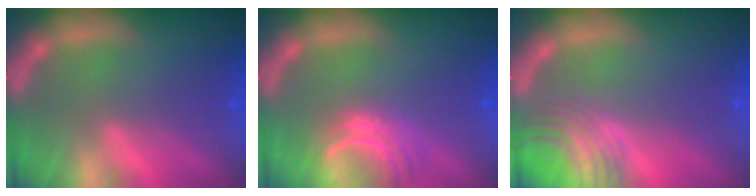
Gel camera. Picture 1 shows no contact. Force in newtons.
{"total": 4.0}
{"total": 6.1}